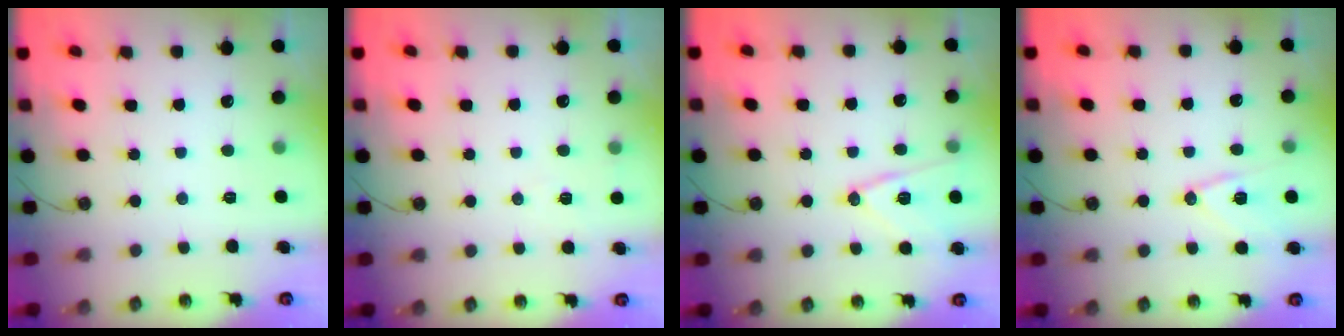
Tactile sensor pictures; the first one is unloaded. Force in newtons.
{"total": 4.7, "press": 4.5, "slide": 1.4}
{"total": 12.3, "press": 11.9, "slide": 2.8}
{"total": 12.0, "press": 12.0, "slide": 0.5}